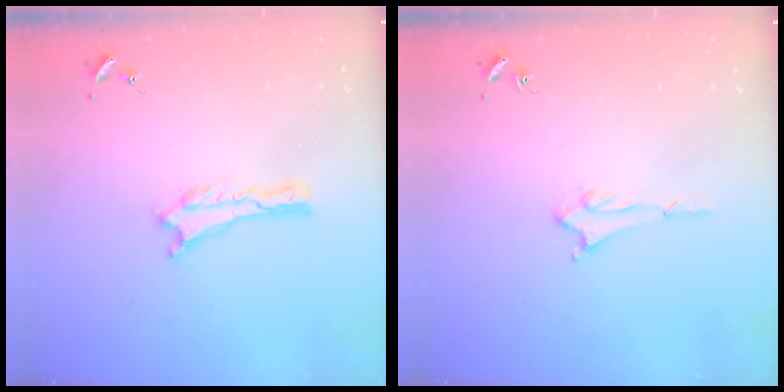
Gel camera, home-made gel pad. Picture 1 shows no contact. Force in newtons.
{"total": 1.5, "press": 1.5, "slide": 0.2}